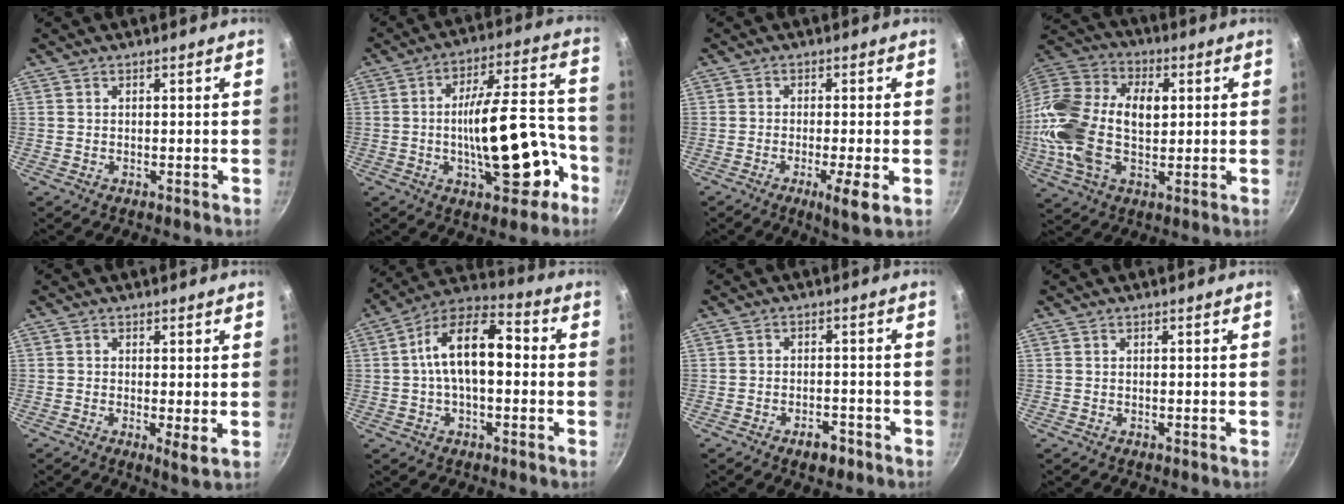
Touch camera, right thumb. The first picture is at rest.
{"total": 18.7, "force": [-5.9, 7.7, 16.0], "torque": [-0.204, 0.060, -0.078]}
{"total": 5.7, "force": [-2.0, 0.6, 5.3], "torque": [-0.095, -0.001, -0.031]}
{"total": 21.4, "force": [0.6, 13.4, 16.7], "torque": [-0.323, 0.028, -0.003]}
{"total": 3.2, "force": [-0.1, 1.0, 3.1], "torque": [-0.050, -0.013, -0.002]}
{"total": 14.5, "force": [0.5, 7.6, 12.4], "torque": [-0.184, 0.044, -0.010]}
{"total": 4.1, "force": [-2.6, 2.2, 2.3], "torque": [-0.023, 0.021, -0.034]}
{"total": 0.0}